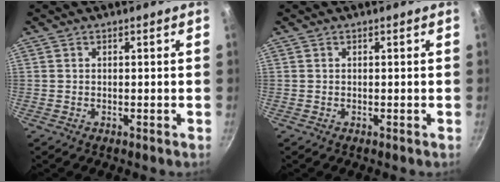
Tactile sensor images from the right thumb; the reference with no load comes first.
{"total": 0.0}